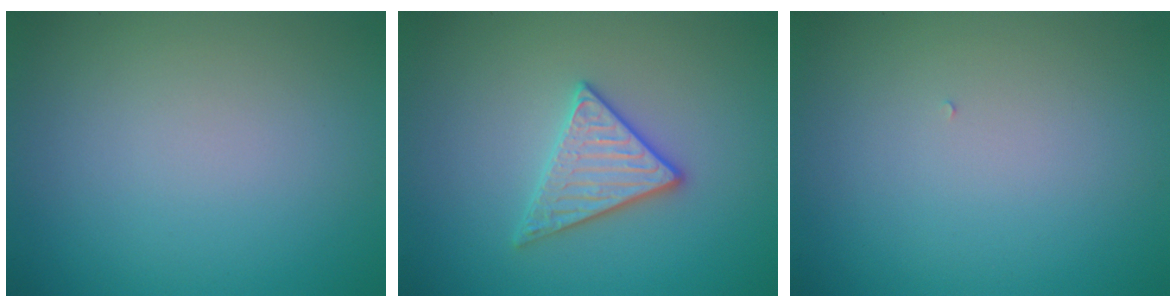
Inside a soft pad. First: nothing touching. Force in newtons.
{"total": 2.9, "press": 2.8, "slide": 0.7}
{"total": 0.0}